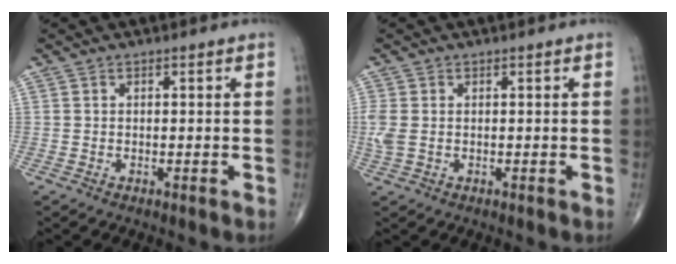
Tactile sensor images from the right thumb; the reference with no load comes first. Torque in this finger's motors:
{"motor_torque": [-0.20, -0.21, 0.33, 0.16, 0.04]}